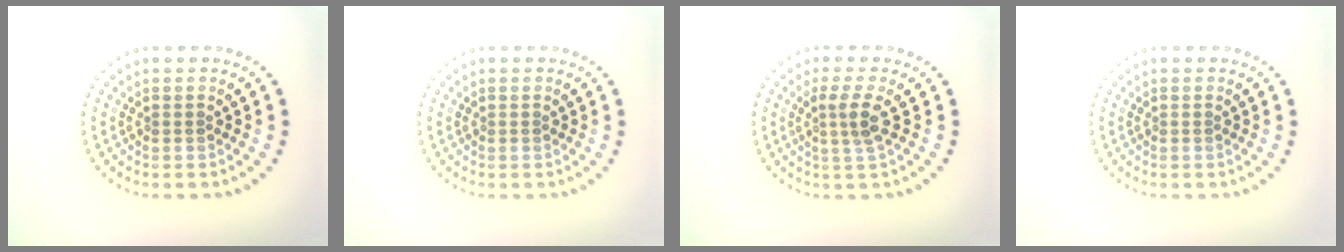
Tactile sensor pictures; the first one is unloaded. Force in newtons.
{"total": 0.0}
{"total": 2.3, "press": 1.8, "slide": 1.5}
{"total": 0.0}